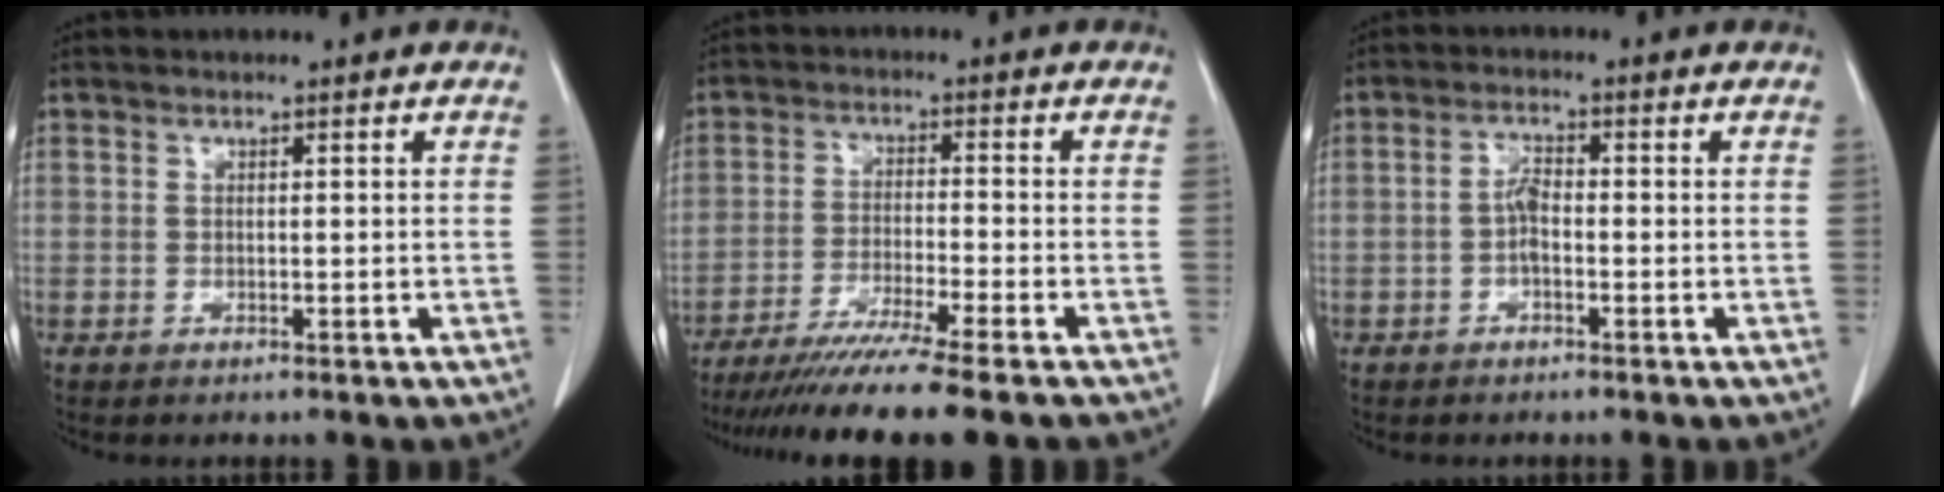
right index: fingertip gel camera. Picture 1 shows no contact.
{"total": 13.3, "force": [-11.0, -1.4, 7.3], "torque": [-0.102, -0.042, -0.172]}
{"total": 2.7, "force": [-0.7, 1.0, 2.4], "torque": [-0.047, 0.005, -0.014]}